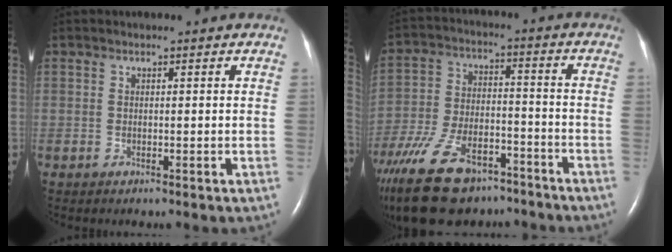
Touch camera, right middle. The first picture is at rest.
{"total": 18.1, "force": [-13.4, 8.0, 9.2], "torque": [-0.228, -0.013, -0.230]}